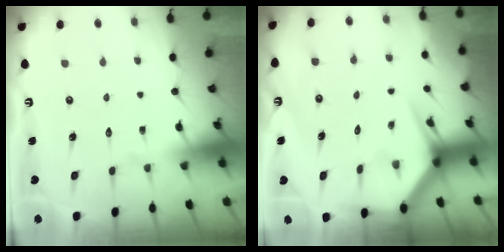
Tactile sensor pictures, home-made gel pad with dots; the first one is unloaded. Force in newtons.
{"total": 4.3, "press": 4.3, "slide": 0.3}